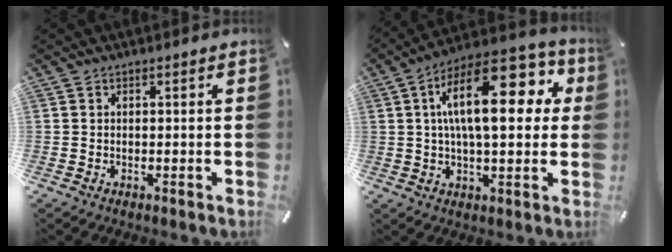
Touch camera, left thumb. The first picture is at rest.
{"total": 21.7, "force": [5.8, 9.9, 18.4], "torque": [-0.302, -0.015, 0.085]}